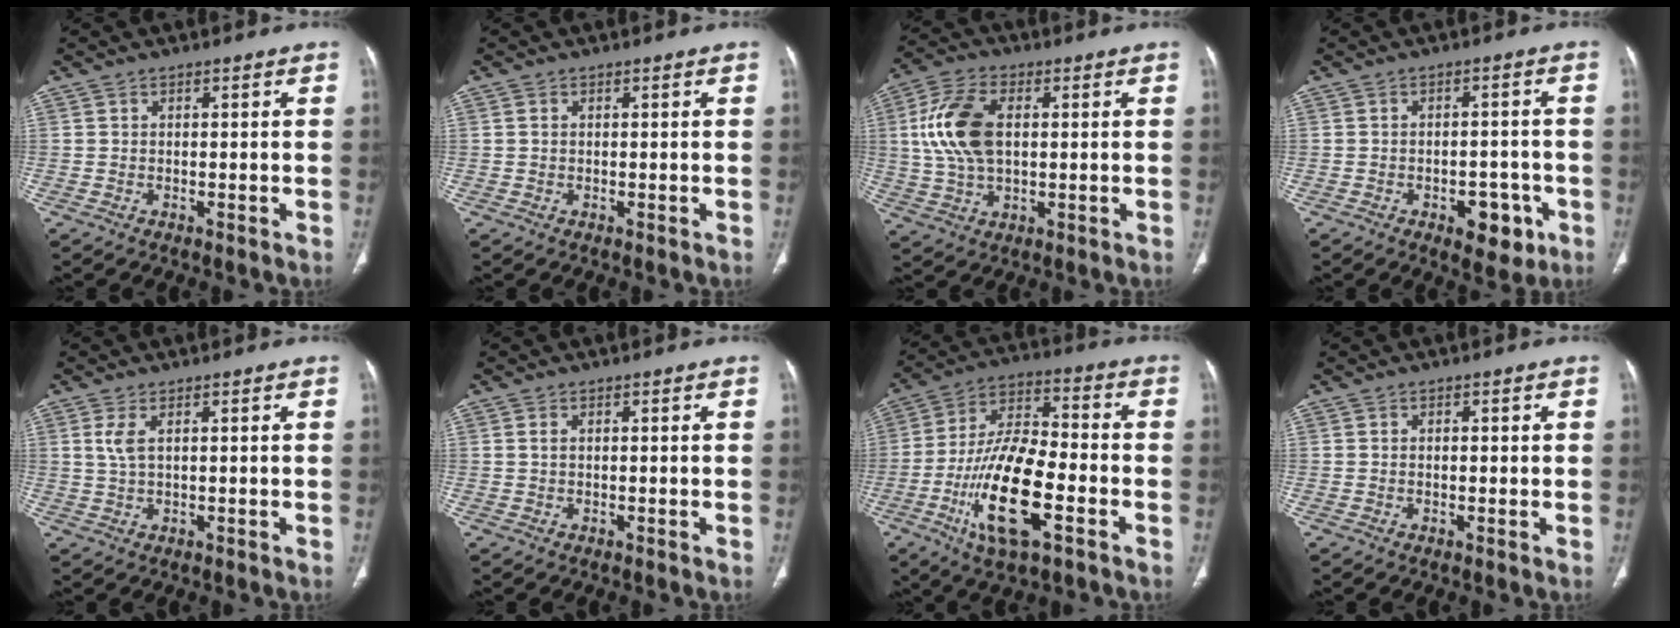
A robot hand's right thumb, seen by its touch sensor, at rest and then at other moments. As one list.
[{"total": 0.6, "force": [0.1, 0.5, 0.4], "torque": [-0.006, 0.001, 0.001]}, {"total": 12.8, "force": [1.9, 7.5, 10.2], "torque": [-0.210, 0.009, 0.036]}, {"total": 7.0, "force": [-3.1, 4.0, 4.8], "torque": [-0.037, 0.018, -0.035]}, {"total": 2.9, "force": [1.0, 1.0, 2.5], "torque": [-0.067, 0.002, 0.028]}, {"total": 0.8, "force": [0.2, 0.4, 0.6], "torque": [-0.017, 0.003, 0.005]}, {"total": 18.6, "force": [-6.4, 7.1, 15.9], "torque": [-0.294, 0.027, -0.111]}, {"total": 0.8, "force": [0.1, 0.4, 0.6], "torque": [-0.012, 0.002, 0.001]}]